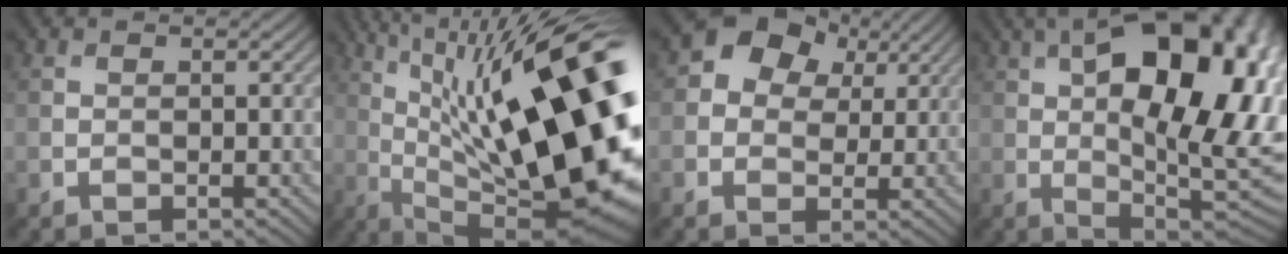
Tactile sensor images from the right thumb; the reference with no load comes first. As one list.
[{"total": 21.4, "force": [2.3, 6.8, 20.1], "torque": [-0.312, 0.034, 0.041]}, {"total": 8.0, "force": [2.7, 6.3, 4.0], "torque": [-0.075, 0.001, 0.044]}, {"total": 20.4, "force": [4.6, 10.1, 17.1], "torque": [-0.226, 0.038, 0.063]}]